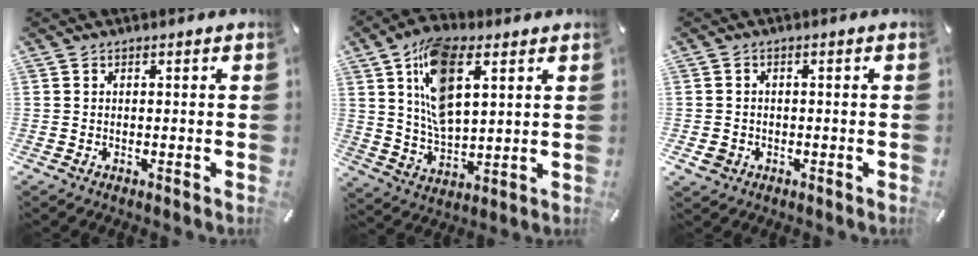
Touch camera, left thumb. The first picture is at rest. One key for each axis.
{"total": 14.8, "fx": 6.3, "fy": 7.8, "fz": 10.9, "tx": -0.221, "ty": -0.011, "tz": 0.109}
{"total": 2.9, "fx": -1.0, "fy": 2.6, "fz": 1.0, "tx": -0.008, "ty": 0.002, "tz": -0.020}